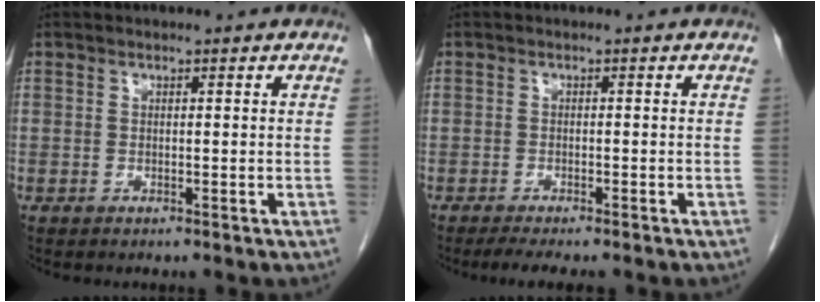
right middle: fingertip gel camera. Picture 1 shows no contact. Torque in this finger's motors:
{"motor_torque": [0.49, -0.37, -0.01, 0.00]}